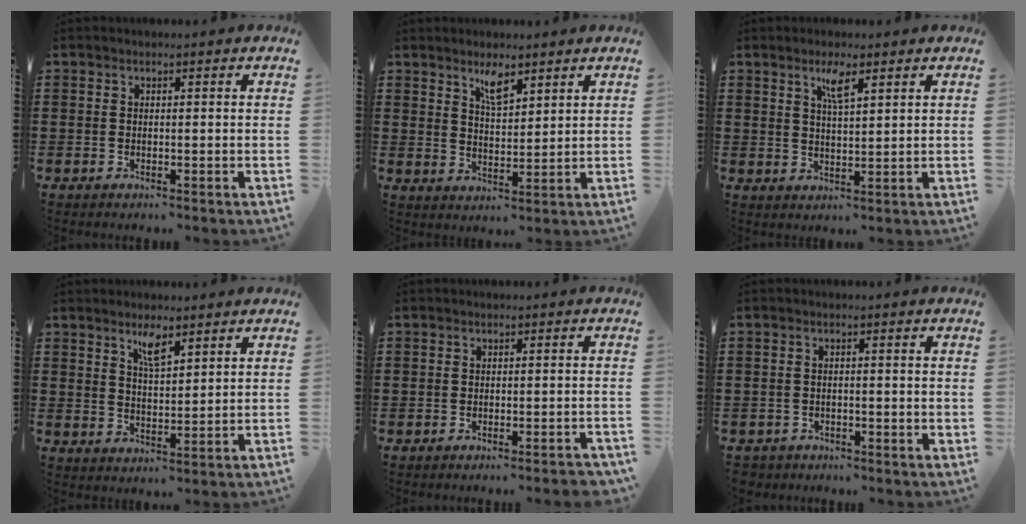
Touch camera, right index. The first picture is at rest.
{"total": 3.9, "force": [2.9, 1.1, 2.3], "torque": [-0.044, -0.001, 0.051]}
{"total": 3.6, "force": [2.2, 0.7, 2.7], "torque": [-0.052, 0.002, 0.035]}
{"total": 3.8, "force": [2.7, 0.9, 2.5], "torque": [-0.047, 0.001, 0.046]}
{"total": 1.5, "force": [-1.4, -0.2, 0.7], "torque": [-0.011, 0.001, -0.026]}
{"total": 1.4, "force": [-1.3, 0.5, -0.2], "torque": [-0.004, 0.002, -0.030]}